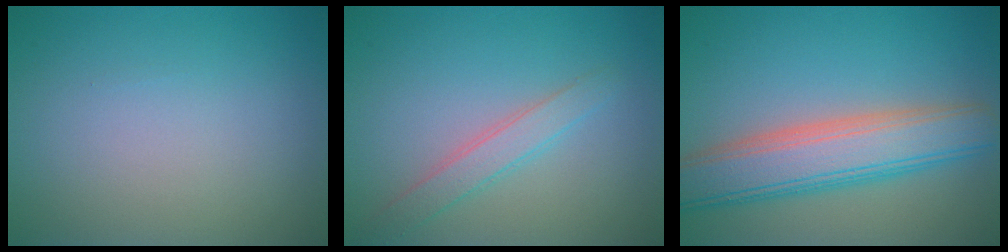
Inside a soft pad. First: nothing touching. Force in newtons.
{"total": 2.2, "press": 2.2, "slide": 0.1}
{"total": 7.3, "press": 7.2, "slide": 0.7}